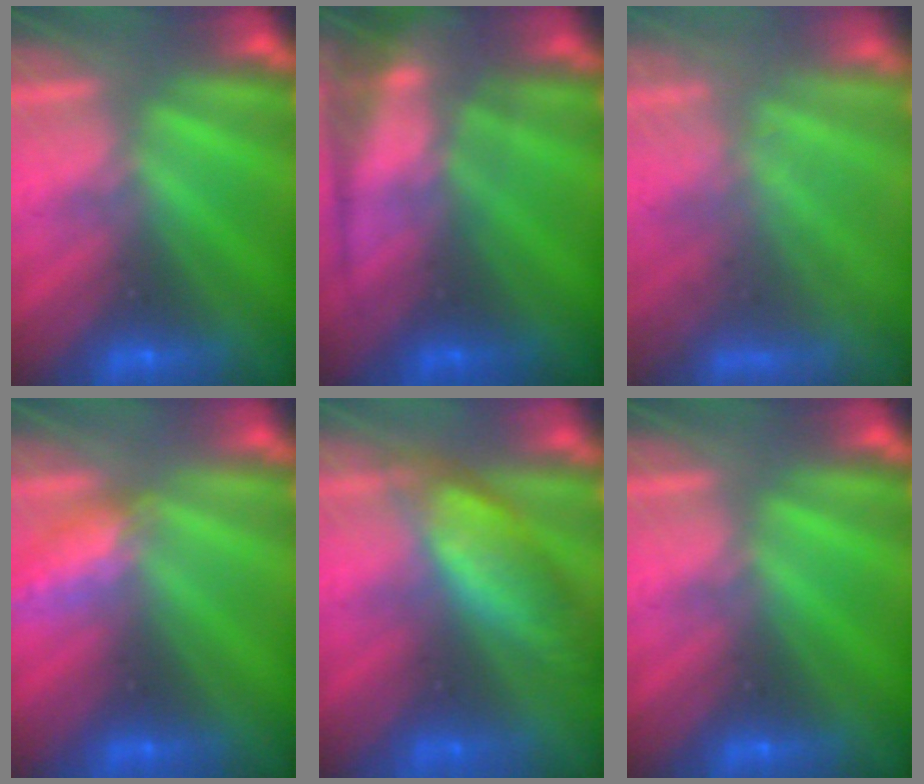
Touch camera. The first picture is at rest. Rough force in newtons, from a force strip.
{"total": 5.8}
{"total": 7.5}
{"total": 2.4}
{"total": 7.4}
{"total": 0.0}